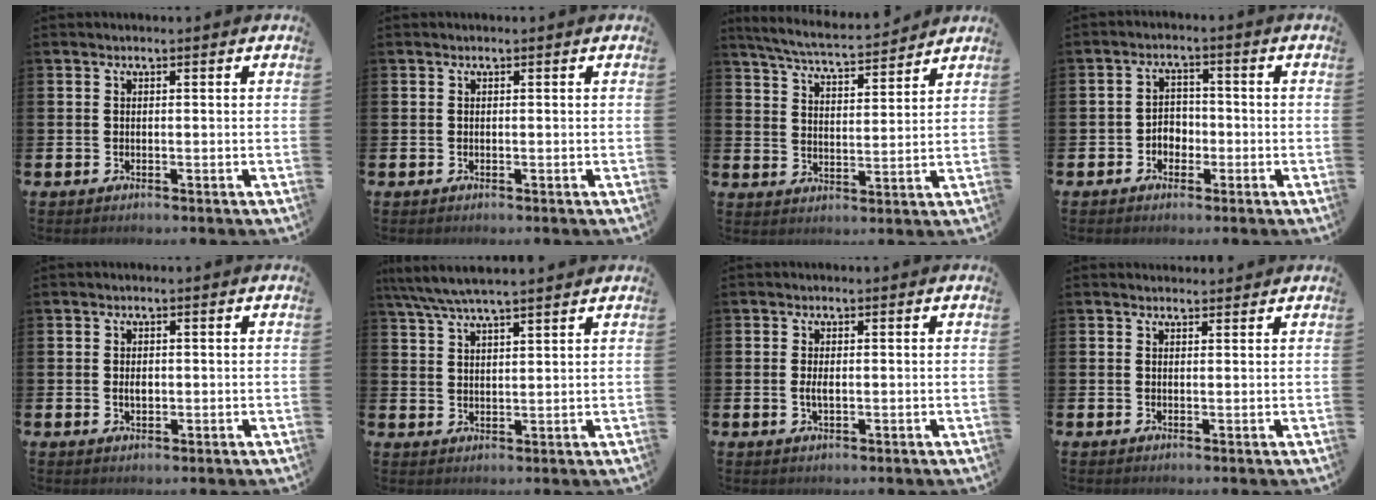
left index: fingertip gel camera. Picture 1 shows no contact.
{"total": 0.0}
{"total": 5.7, "force": [5.5, 0.4, 1.4], "torque": [-0.051, -0.036, 0.095]}
{"total": 2.9, "force": [-1.5, 2.3, 1.1], "torque": [-0.019, 0.006, -0.036]}
{"total": 1.4, "force": [0.1, 0.8, 1.1], "torque": [-0.007, 0.000, -0.004]}
{"total": 5.6, "force": [5.1, 0.5, 2.4], "torque": [-0.064, -0.015, 0.092]}
{"total": 1.6, "force": [0.0, 0.7, 1.5], "torque": [-0.020, -0.001, -0.004]}
{"total": 1.4, "force": [1.3, 0.4, 0.1], "torque": [0.008, -0.003, 0.022]}